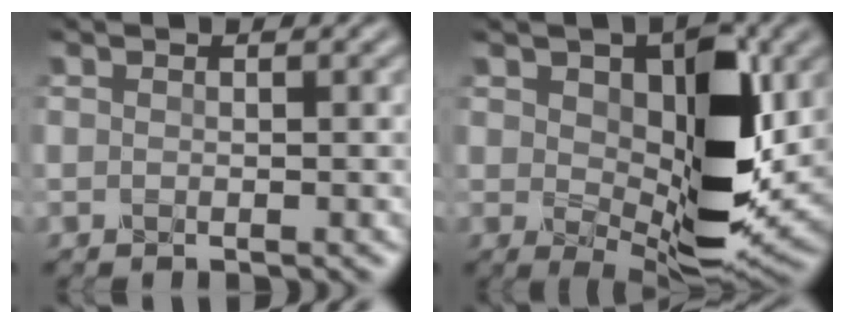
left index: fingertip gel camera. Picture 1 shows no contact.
{"total": 10.0, "force": [1.3, 5.3, 8.4], "torque": [-0.136, -0.014, 0.027]}